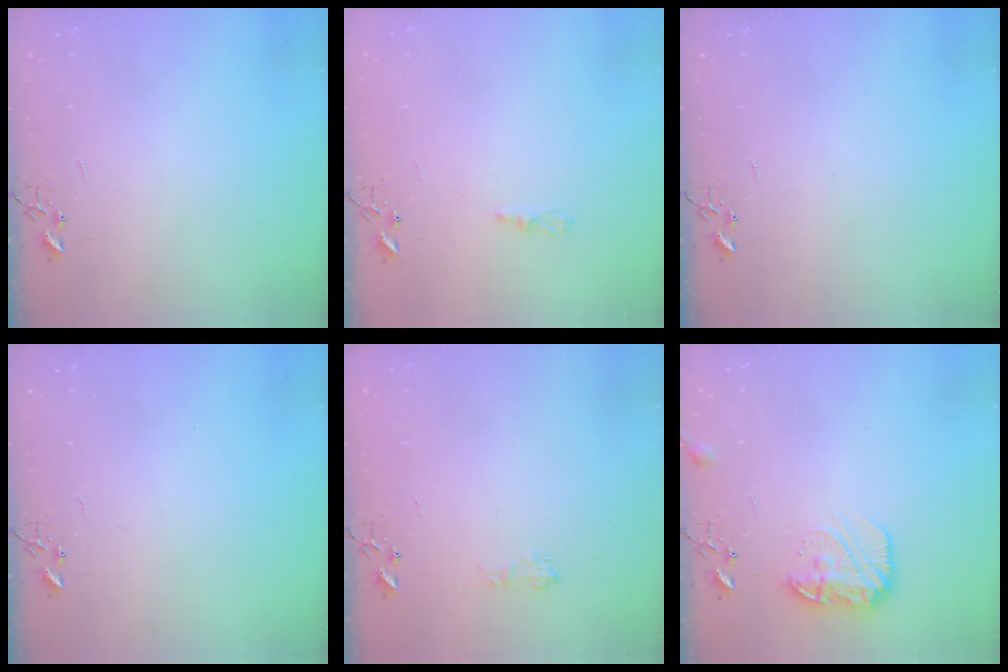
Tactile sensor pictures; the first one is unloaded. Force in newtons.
{"total": 3.2, "press": 3.1, "slide": 0.4}
{"total": 0.0}
{"total": 0.0}
{"total": 6.3, "press": 6.3, "slide": 0.8}
{"total": 12.8, "press": 12.8, "slide": 0.7}